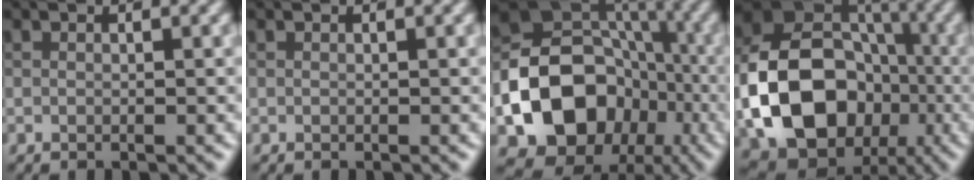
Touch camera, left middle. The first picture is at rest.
{"total": 0.0}
{"total": 14.8, "force": [-4.4, 12.0, 7.5], "torque": [-0.129, -0.013, -0.102]}
{"total": 14.7, "force": [-3.0, 11.4, 8.7], "torque": [-0.174, -0.010, -0.058]}